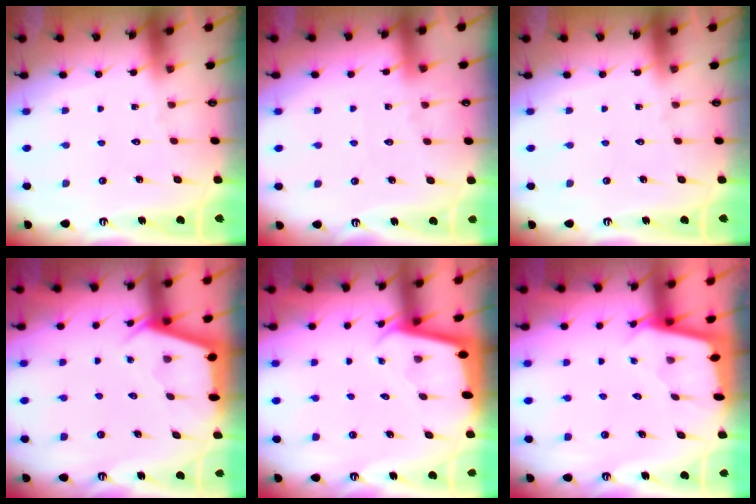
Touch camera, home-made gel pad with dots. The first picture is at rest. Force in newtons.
{"total": 2.7, "press": 2.7, "slide": 0.4}
{"total": 0.0}
{"total": 2.7, "press": 2.6, "slide": 0.3}
{"total": 1.9, "press": 1.9, "slide": 0.1}
{"total": 1.9, "press": 1.9, "slide": 0.2}